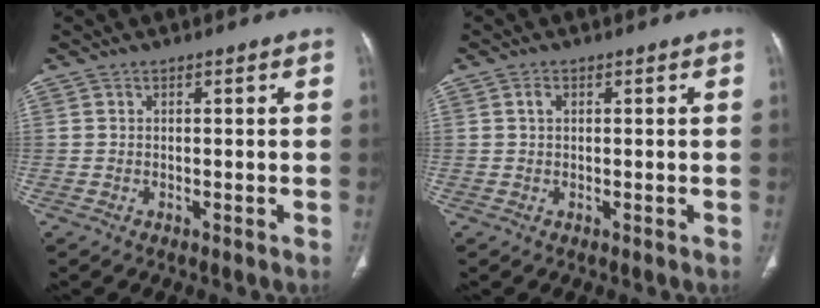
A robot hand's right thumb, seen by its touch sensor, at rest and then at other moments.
{"total": 1.2, "force": [0.3, 0.8, 0.8], "torque": [-0.012, 0.003, 0.005]}